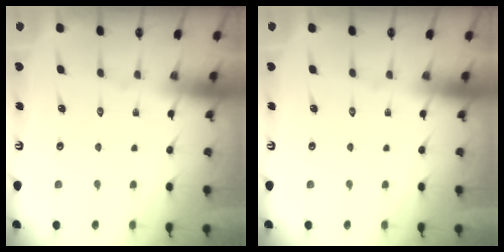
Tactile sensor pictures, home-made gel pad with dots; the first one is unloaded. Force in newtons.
{"total": 0.0}